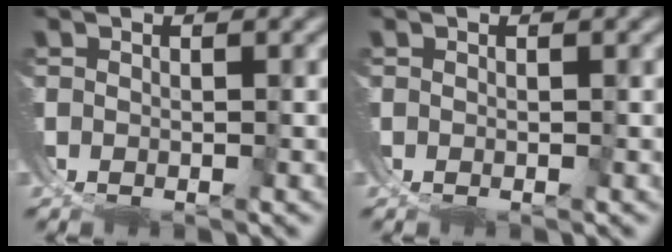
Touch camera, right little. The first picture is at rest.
{"total": 0.0}